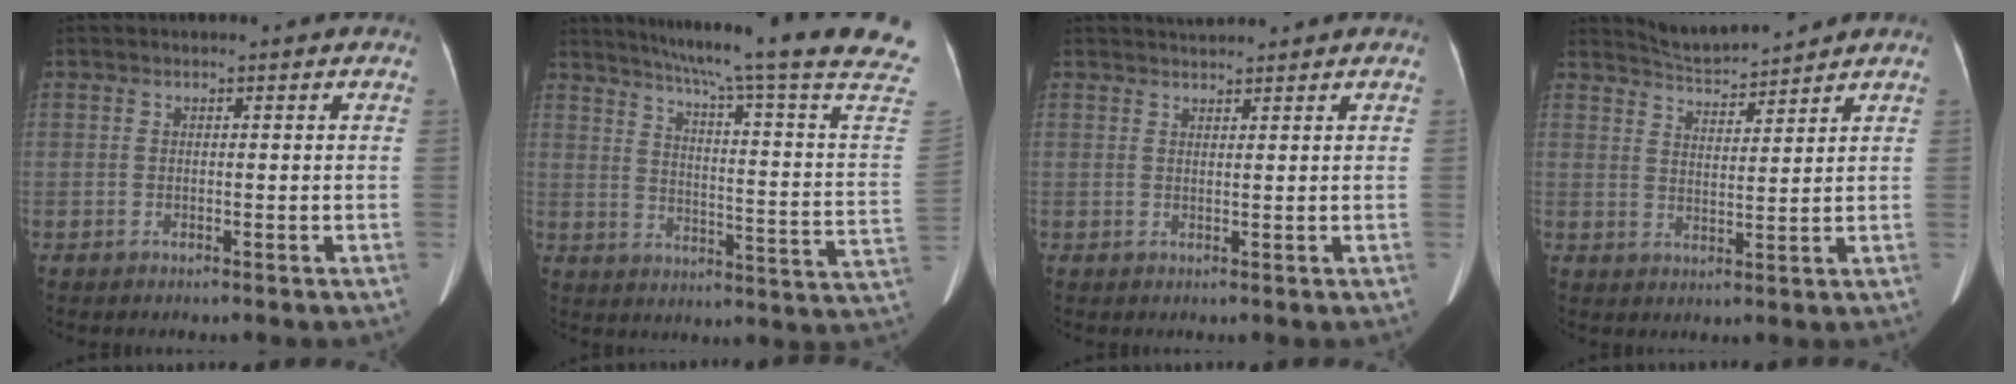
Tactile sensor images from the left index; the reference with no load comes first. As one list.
[{"total": 26.0, "force": [21.9, -2.3, 14.0], "torque": [-0.213, -0.082, 0.273]}, {"total": 2.1, "force": [2.1, -0.1, 0.3], "torque": [-0.004, 0.020, 0.039]}, {"total": 5.1, "force": [5.1, -0.1, 0.0], "torque": [-0.009, 0.009, 0.096]}]